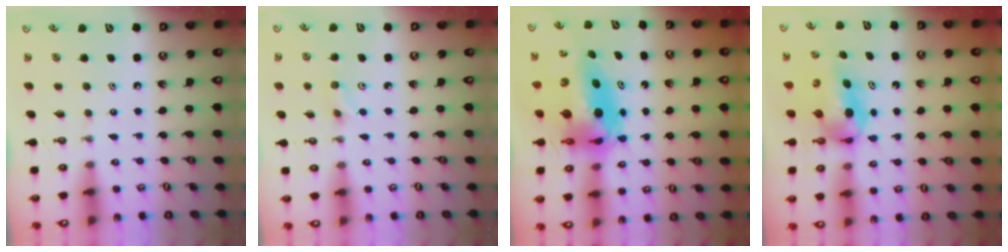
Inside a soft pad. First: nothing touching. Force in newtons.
{"total": 2.5, "press": 2.4, "slide": 0.7}
{"total": 10.8, "press": 10.6, "slide": 2.1}
{"total": 7.1, "press": 5.4, "slide": 4.6}